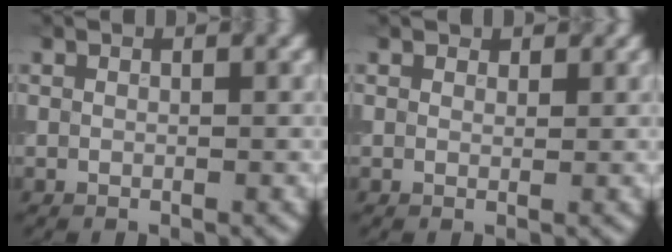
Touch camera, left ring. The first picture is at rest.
{"total": 0.9, "force": [0.7, 0.5, 0.2], "torque": [-0.002, -0.005, 0.007]}